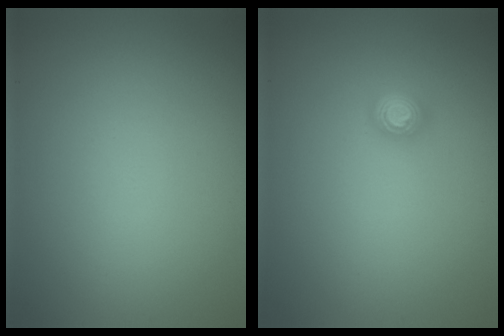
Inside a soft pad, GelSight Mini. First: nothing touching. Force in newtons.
{"total": 1.5, "press": 1.1, "slide": 1.1}